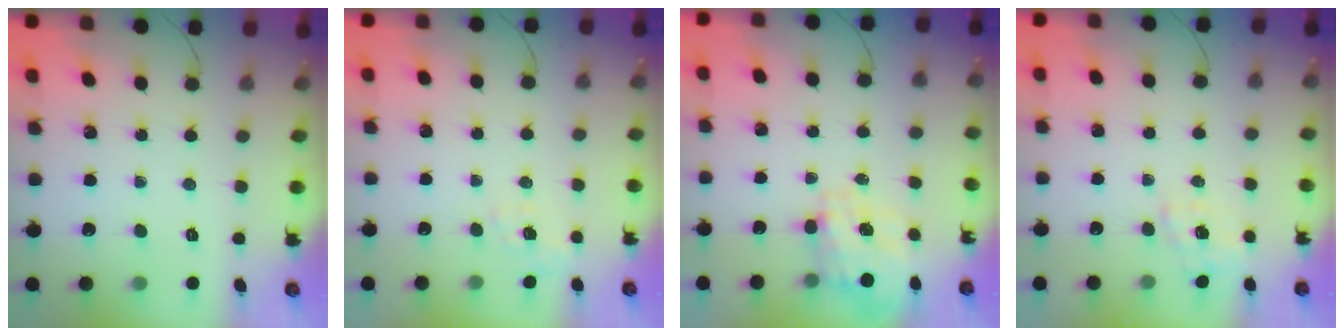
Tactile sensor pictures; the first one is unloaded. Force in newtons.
{"total": 2.3, "press": 1.6, "slide": 1.6}
{"total": 3.4, "press": 3.2, "slide": 1.1}
{"total": 2.3, "press": 2.1, "slide": 1.0}